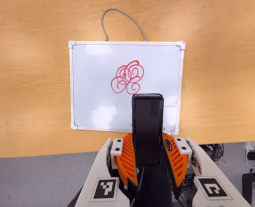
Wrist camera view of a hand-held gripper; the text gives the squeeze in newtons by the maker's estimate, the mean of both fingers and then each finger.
{"total": 4.9, "left": 3.3, "right": 6.5}